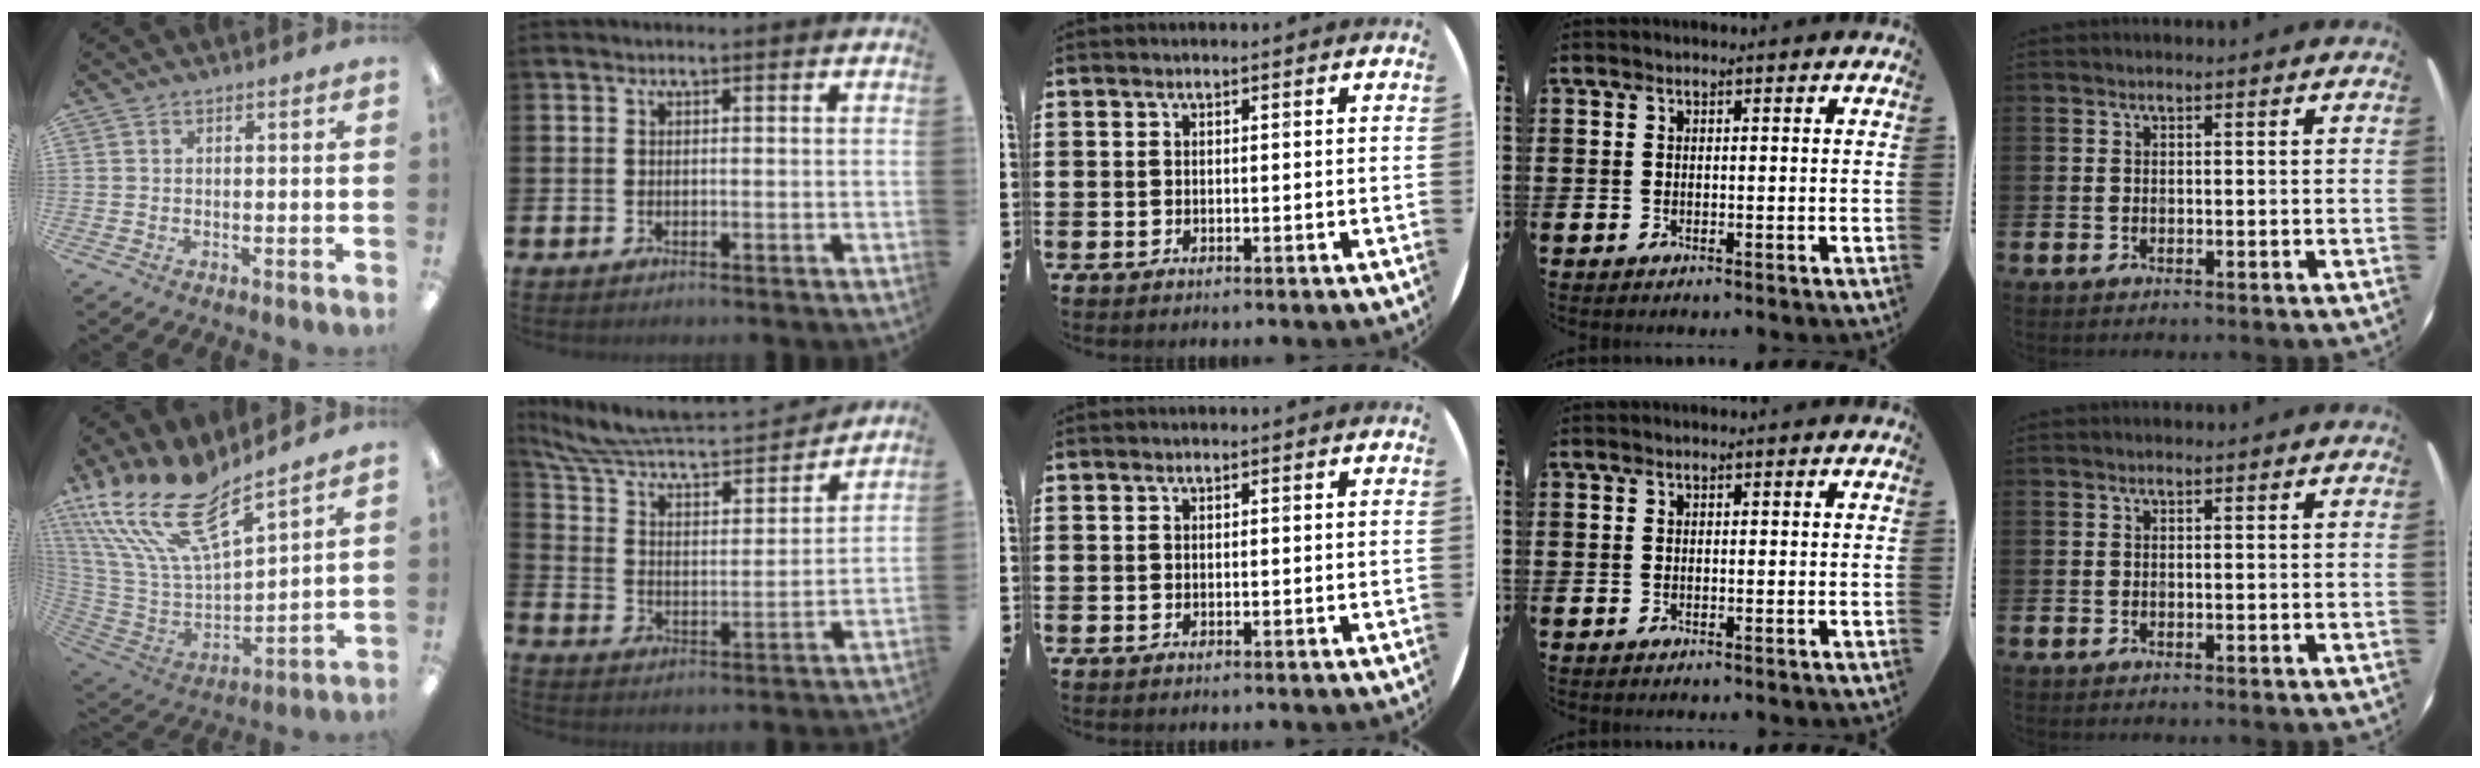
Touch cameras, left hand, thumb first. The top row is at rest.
{"thumb": {"total": 21.1, "force": [15.3, 6.7, 12.9], "torque": [-0.270, -0.103, 0.271]}, "index": {"total": 9.9, "force": [9.3, 2.2, 2.5], "torque": [-0.096, -0.065, 0.159]}}